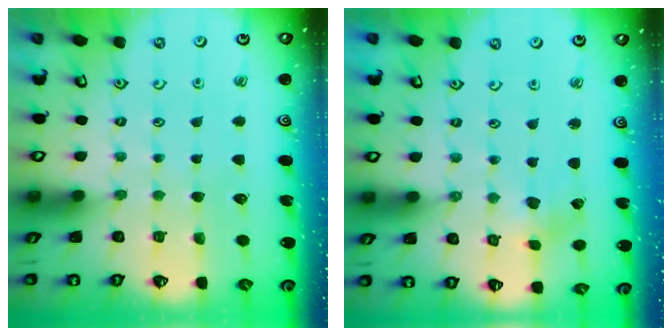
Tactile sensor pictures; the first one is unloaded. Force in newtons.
{"total": 1.8, "press": 1.7, "slide": 0.3}